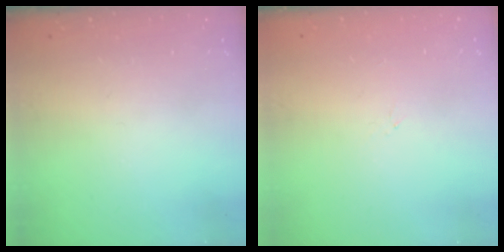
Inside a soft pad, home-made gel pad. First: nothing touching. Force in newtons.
{"total": 0.0}